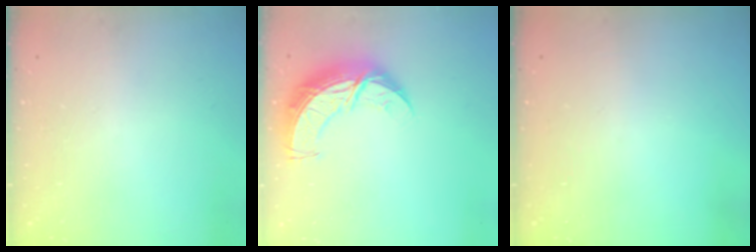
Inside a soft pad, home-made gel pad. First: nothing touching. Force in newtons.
{"total": 11.2, "press": 11.2, "slide": 0.9}
{"total": 0.0}